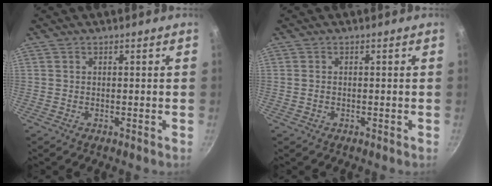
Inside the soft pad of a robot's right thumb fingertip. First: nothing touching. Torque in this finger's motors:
{"motor_torque": [-0.05, -0.09, -0.15, -0.18, 0.02]}